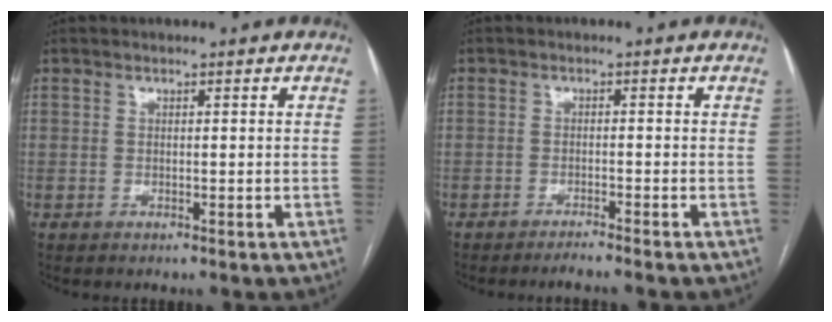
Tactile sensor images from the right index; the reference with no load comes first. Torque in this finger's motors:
{"motor_torque": [0.02, 0.01, -0.19, 0.00]}